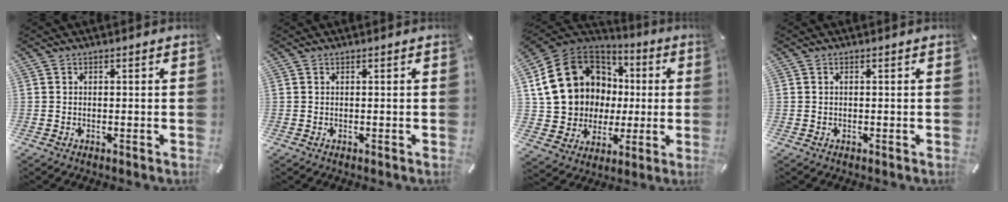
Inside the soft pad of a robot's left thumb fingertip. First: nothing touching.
{"total": 0.0}
{"total": 18.1, "force": [4.1, 16.1, 7.0], "torque": [-0.146, -0.026, 0.106]}
{"total": 0.5, "force": [0.0, 0.2, 0.5], "torque": [-0.010, 0.001, -0.001]}